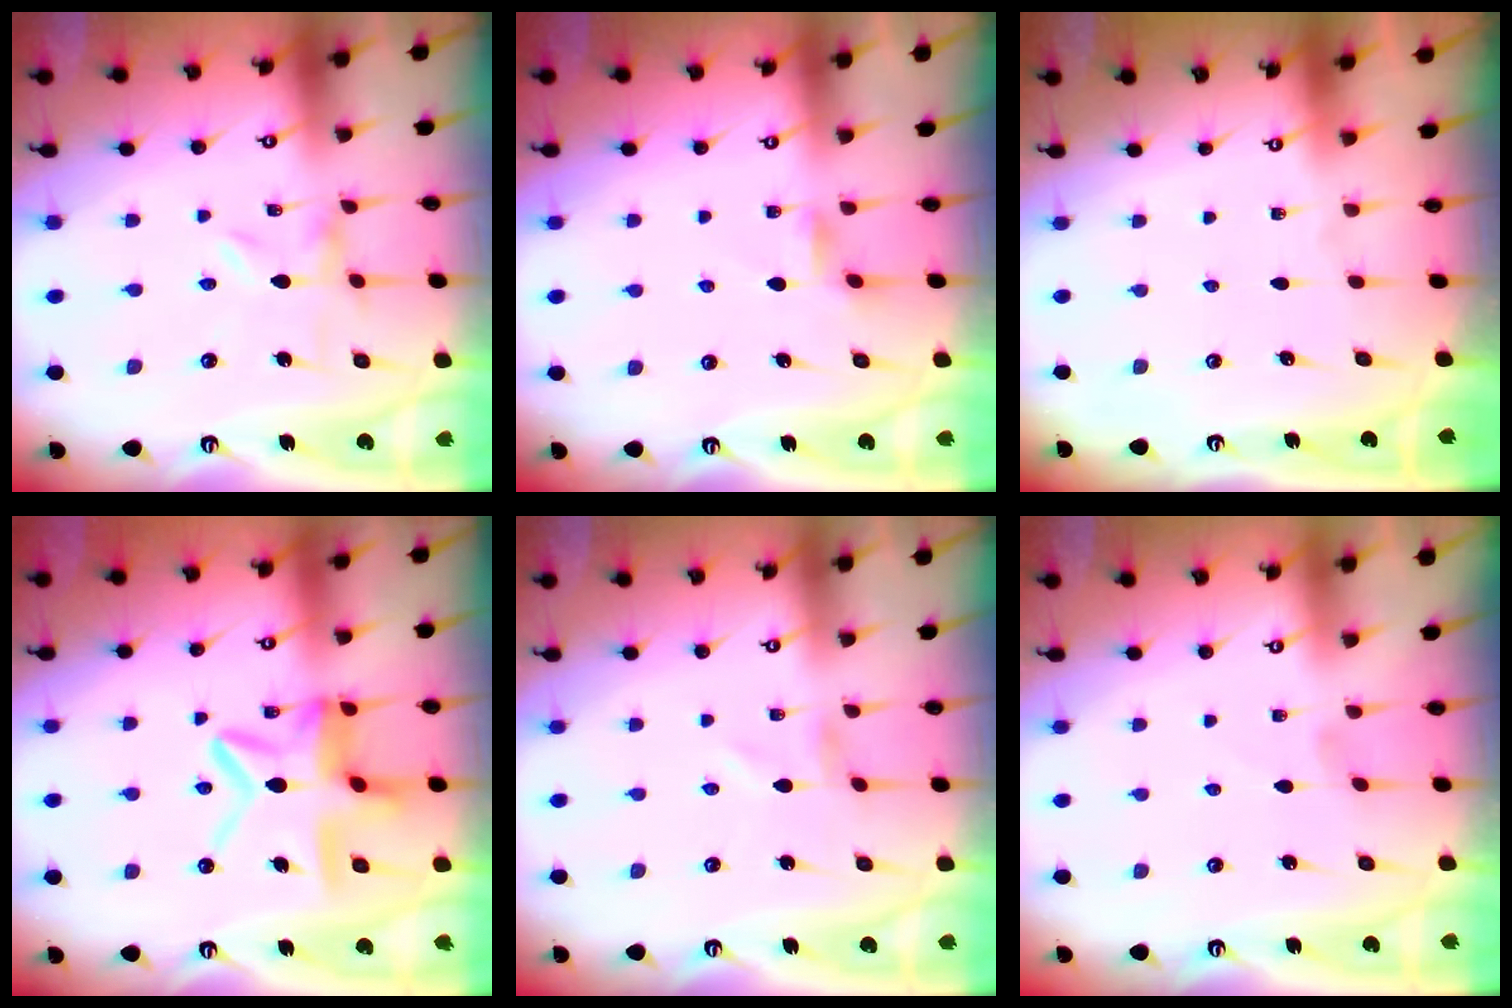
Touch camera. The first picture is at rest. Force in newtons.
{"total": 2.7, "press": 2.7, "slide": 0.5}
{"total": 0.0}
{"total": 13.1, "press": 13.0, "slide": 1.4}
{"total": 0.7, "press": 0.7, "slide": 0.2}
{"total": 0.0}